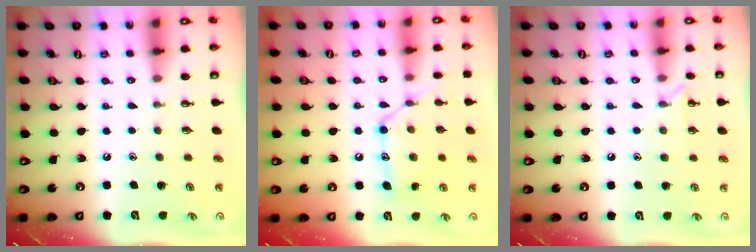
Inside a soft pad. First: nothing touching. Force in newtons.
{"total": 14.8, "press": 14.8, "slide": 1.2}
{"total": 6.2, "press": 6.2, "slide": 0.6}